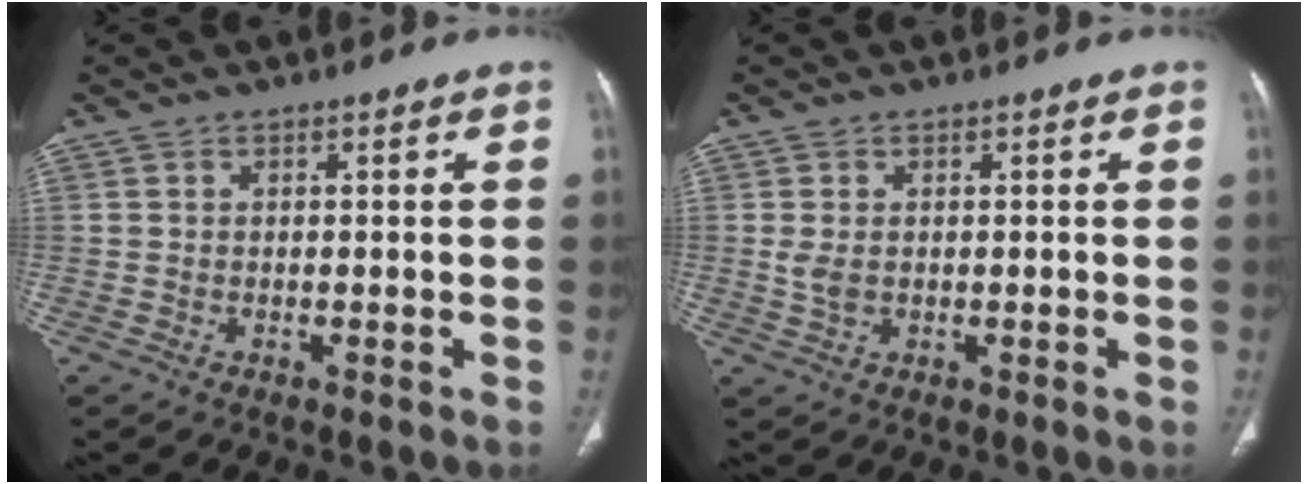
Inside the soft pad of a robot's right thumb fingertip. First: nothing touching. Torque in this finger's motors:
{"motor_torque": [0.74, 0.69, 0.04, -0.14, 0.14]}